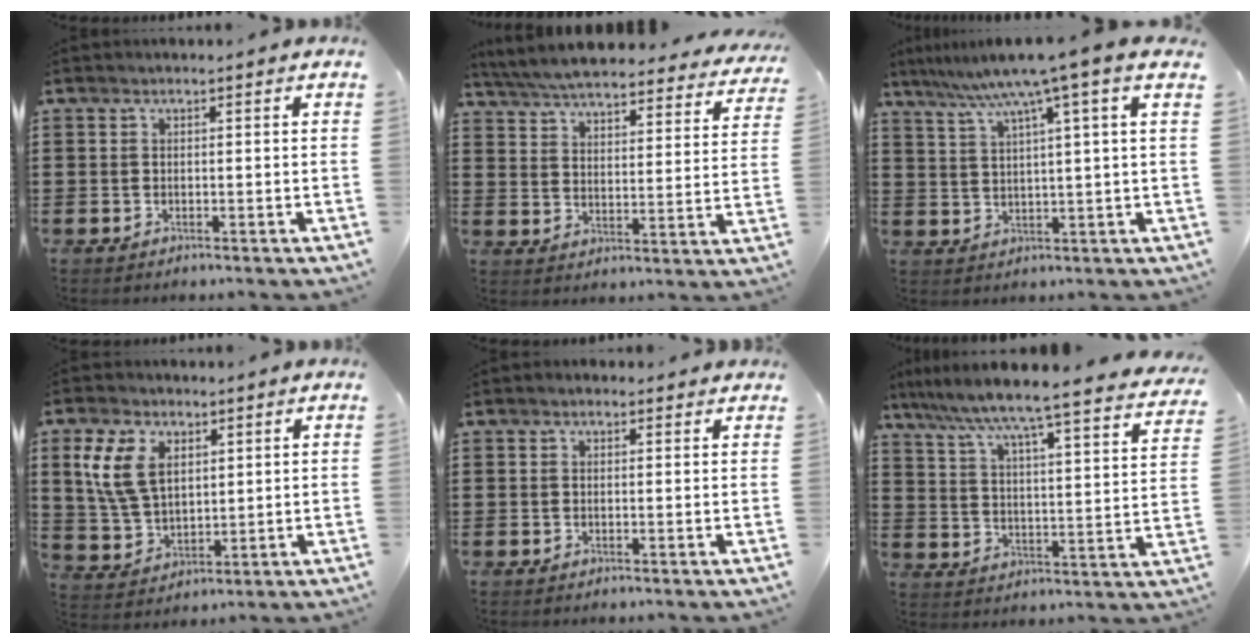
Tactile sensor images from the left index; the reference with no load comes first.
{"total": 6.0, "force": [5.8, 0.1, 1.4], "torque": [-0.057, -0.039, 0.100]}
{"total": 7.2, "force": [4.5, -0.8, 5.5], "torque": [-0.122, -0.019, 0.072]}
{"total": 8.6, "force": [3.4, 5.5, 5.7], "torque": [-0.142, 0.014, 0.062]}
{"total": 0.8, "force": [0.5, 0.5, 0.2], "torque": [-0.006, 0.005, 0.010]}
{"total": 5.5, "force": [4.8, -0.9, 2.5], "torque": [-0.074, -0.053, 0.070]}